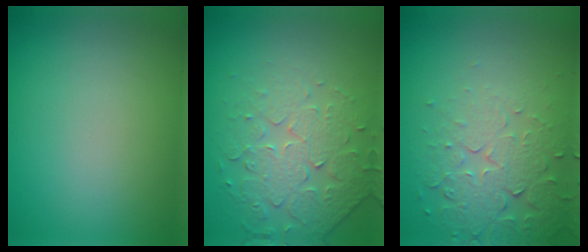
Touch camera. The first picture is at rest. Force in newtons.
{"total": 4.6, "press": 3.8, "slide": 2.5}
{"total": 5.1, "press": 3.6, "slide": 3.6}